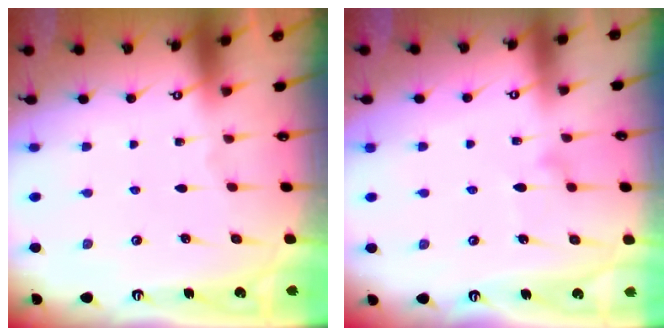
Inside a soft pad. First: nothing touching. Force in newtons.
{"total": 7.5, "press": 7.4, "slide": 0.5}